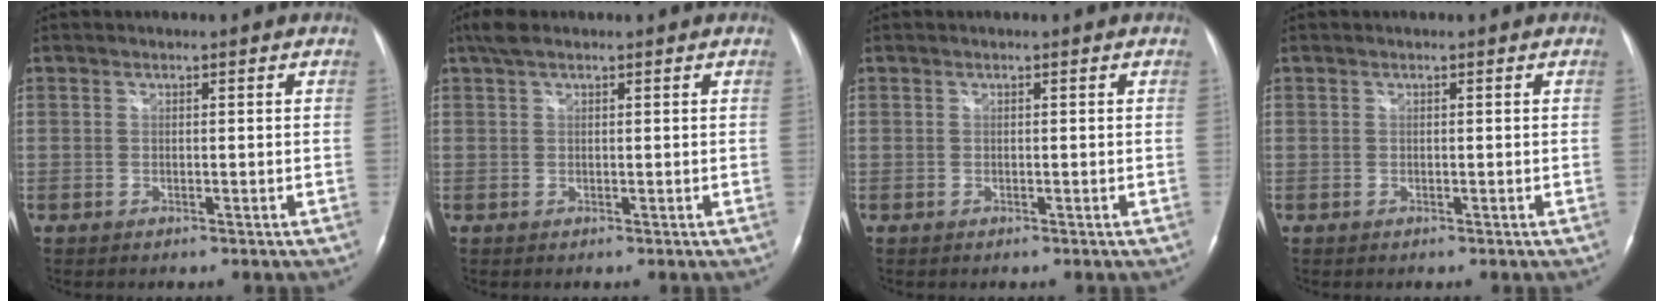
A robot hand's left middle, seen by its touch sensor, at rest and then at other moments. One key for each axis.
{"total": 2.8, "fx": 2.0, "fy": 0.9, "fz": 1.8, "tx": -0.040, "ty": 0.022, "tz": 0.040}
{"total": 0.0}
{"total": 0.0}